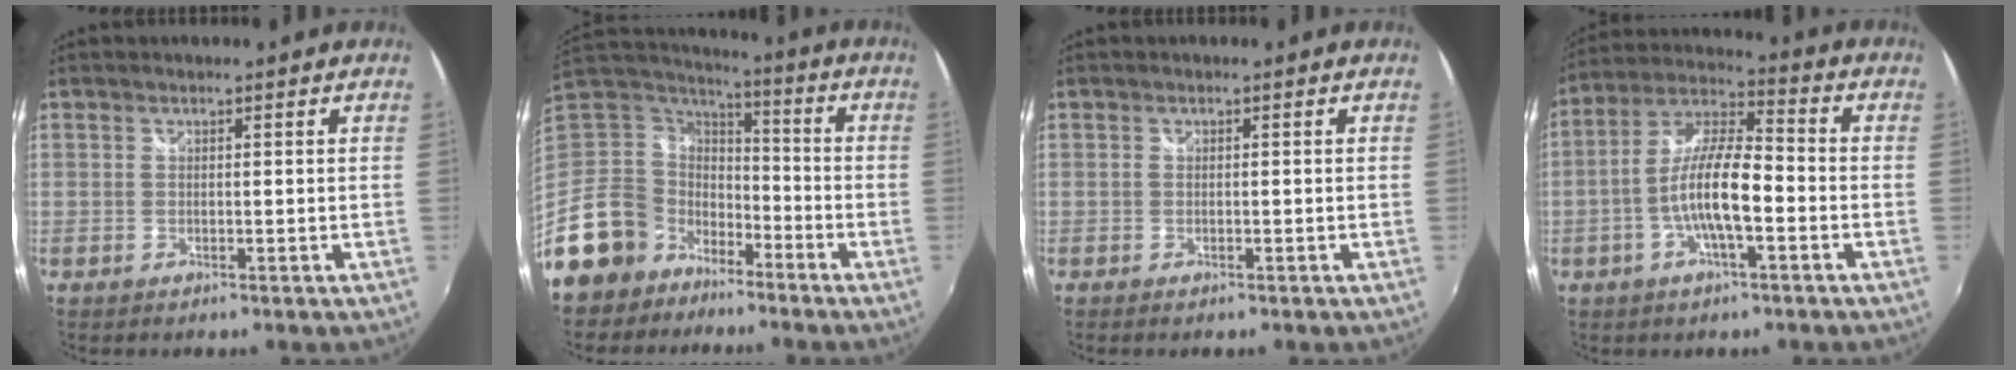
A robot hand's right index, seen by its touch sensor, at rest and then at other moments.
{"total": 15.1, "force": [-9.5, 11.4, 2.9], "torque": [-0.102, 0.030, -0.173]}
{"total": 0.8, "force": [-0.6, 0.4, 0.3], "torque": [-0.009, -0.004, -0.012]}
{"total": 12.0, "force": [-3.5, 2.9, 11.2], "torque": [-0.227, 0.009, -0.065]}